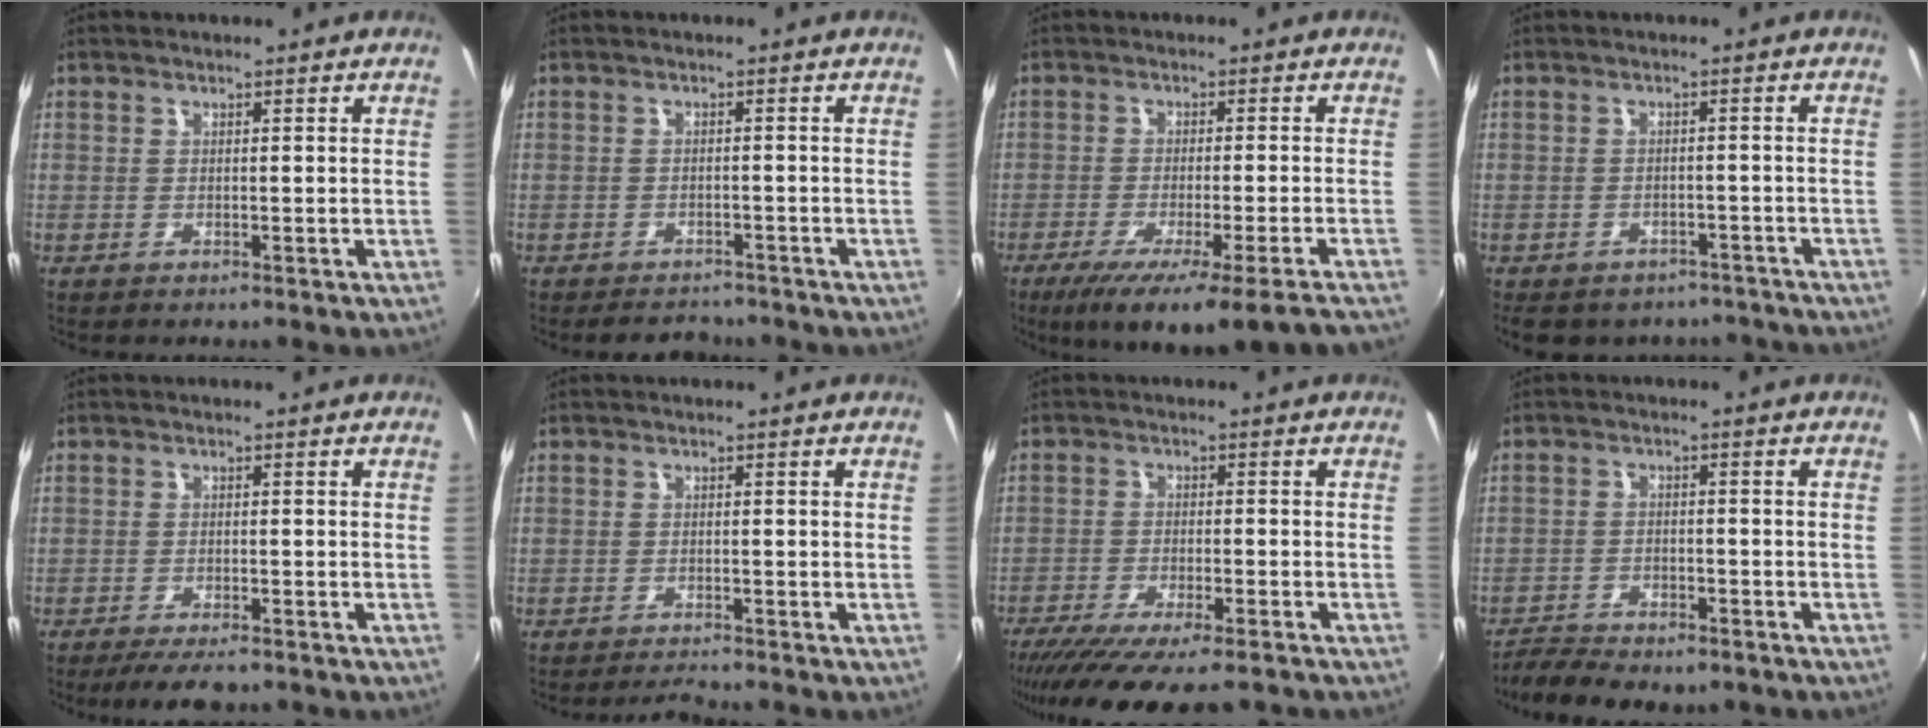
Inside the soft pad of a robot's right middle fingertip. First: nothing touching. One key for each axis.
{"total": 5.0, "fx": -4.5, "fy": 1.9, "fz": 1.2, "tx": -0.033, "ty": -0.004, "tz": -0.063}
{"total": 13.2, "fx": -9.7, "fy": -0.3, "fz": 8.9, "tx": -0.159, "ty": -0.052, "tz": -0.150}
{"total": 11.9, "fx": -9.5, "fy": 5.9, "fz": 4.2, "tx": -0.091, "ty": -0.005, "tz": -0.115}
{"total": 5.3, "fx": -4.2, "fy": 1.2, "fz": 3.0, "tx": -0.067, "ty": -0.018, "tz": -0.071}
{"total": 1.9, "fx": -1.9, "fy": -0.2, "fz": 0.4, "tx": -0.013, "ty": -0.007, "tz": -0.037}
{"total": 14.7, "fx": -11.9, "fy": 2.6, "fz": 8.3, "tx": -0.166, "ty": -0.052, "tz": -0.186}
{"total": 8.3, "fx": -7.1, "fy": 2.6, "fz": 3.5, "tx": -0.096, "ty": -0.023, "tz": -0.114}